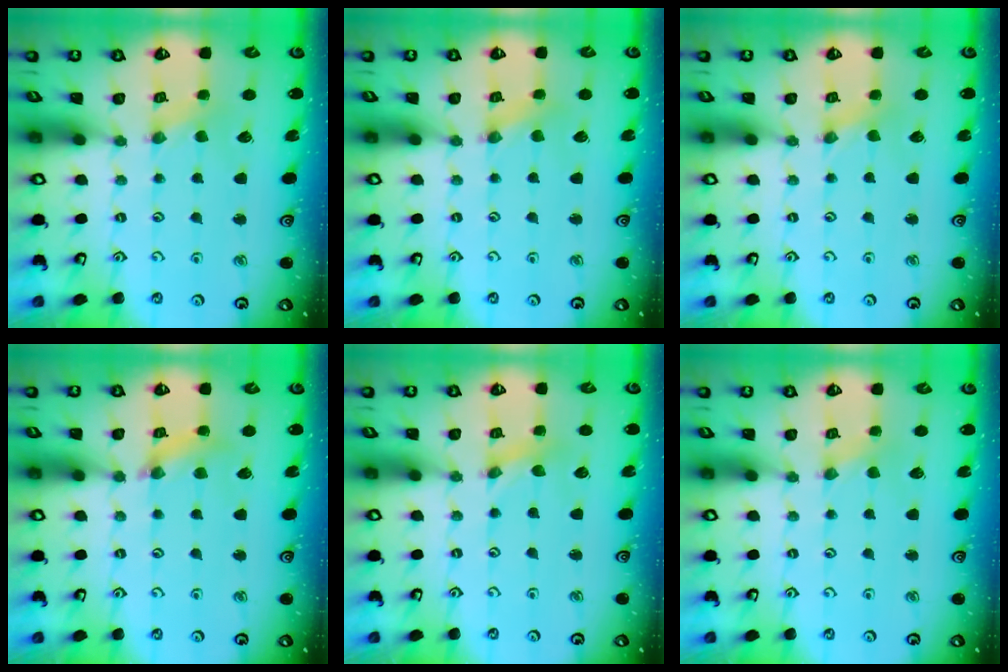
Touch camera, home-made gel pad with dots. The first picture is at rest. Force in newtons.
{"total": 1.7, "press": 1.7, "slide": 0.4}
{"total": 0.0}
{"total": 5.2, "press": 5.1, "slide": 0.6}
{"total": 0.7, "press": 0.6, "slide": 0.1}
{"total": 0.0}